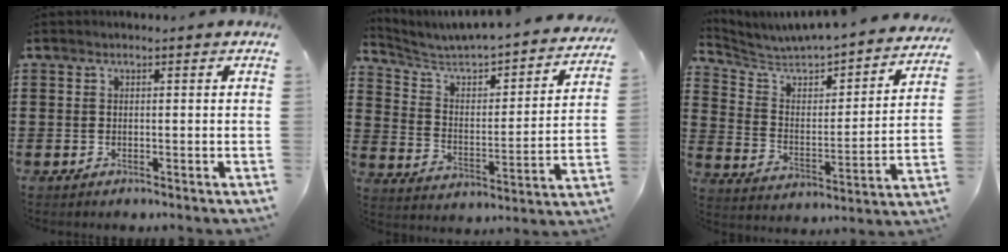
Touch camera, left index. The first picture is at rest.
{"total": 3.5, "force": [3.0, 1.1, 1.4], "torque": [-0.051, -0.036, 0.038]}
{"total": 3.6, "force": [3.3, 1.2, 0.6], "torque": [-0.040, -0.041, 0.044]}